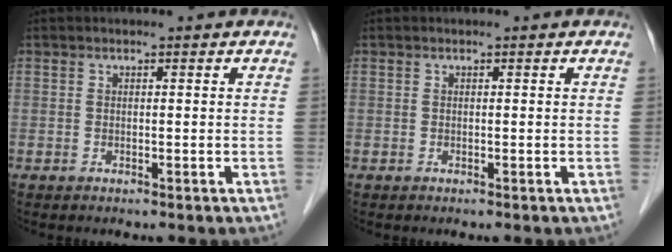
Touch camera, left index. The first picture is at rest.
{"total": 0.0}